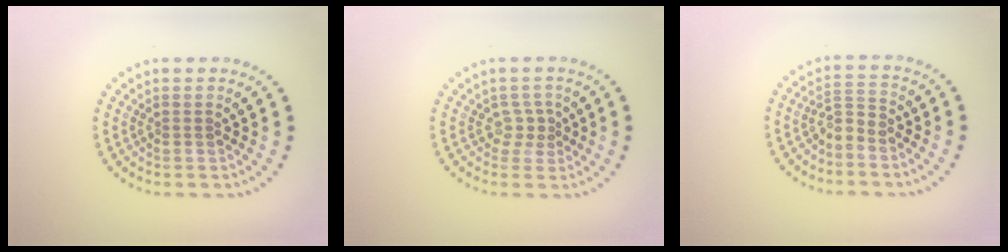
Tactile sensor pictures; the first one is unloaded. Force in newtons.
{"total": 1.5, "press": 1.1, "slide": 1.0}
{"total": 2.1, "press": 1.4, "slide": 1.5}